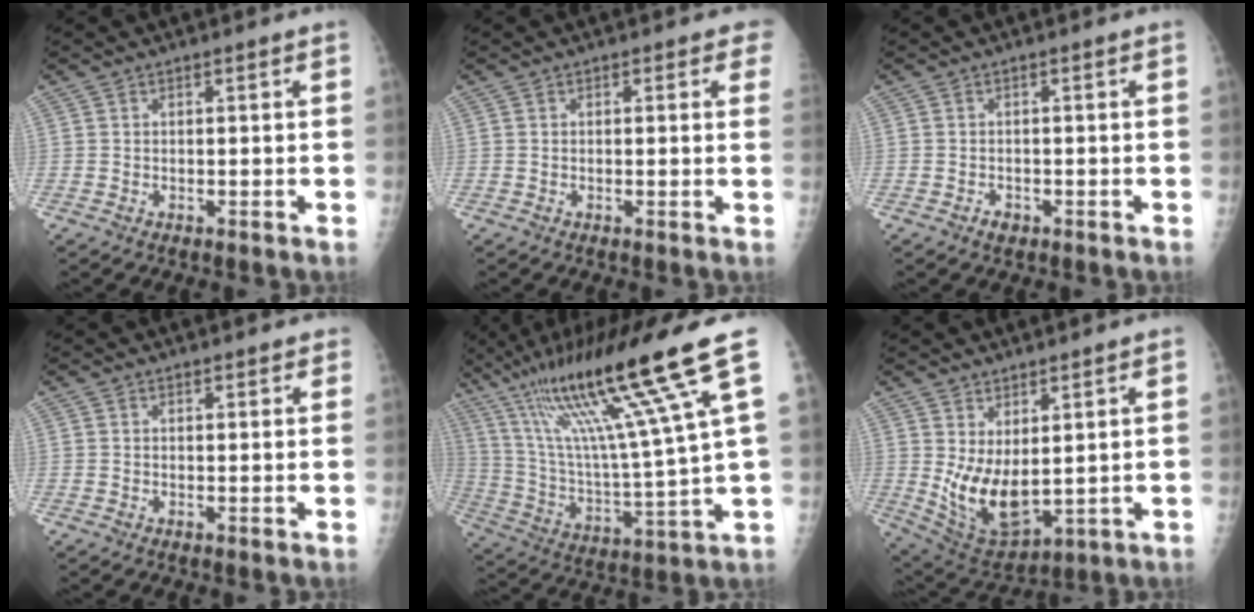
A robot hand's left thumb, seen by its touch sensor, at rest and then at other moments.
{"total": 2.5, "force": [1.6, 1.2, 1.5], "torque": [0.008, -0.003, 0.008]}
{"total": 1.1, "force": [-0.5, 0.8, 0.6], "torque": [-0.006, 0.001, -0.006]}
{"total": 2.0, "force": [1.8, 0.7, 0.7], "torque": [0.005, -0.003, 0.017]}
{"total": 24.1, "force": [13.6, 0.3, 19.9], "torque": [-0.345, -0.038, 0.236]}
{"total": 11.1, "force": [2.5, 5.1, 9.6], "torque": [-0.159, -0.036, 0.070]}